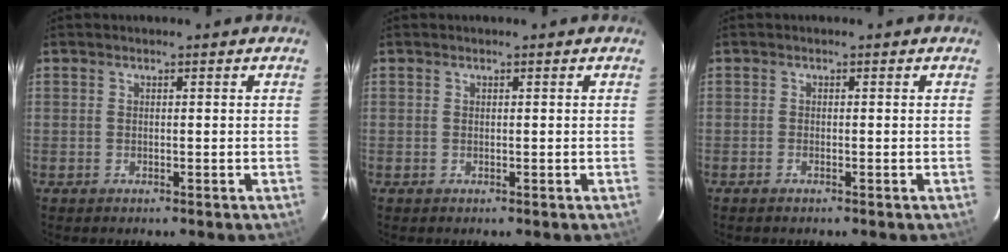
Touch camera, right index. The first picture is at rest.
{"total": 0.0}
{"total": 0.5, "force": [-0.5, 0.1, 0.3], "torque": [-0.006, -0.001, -0.011]}